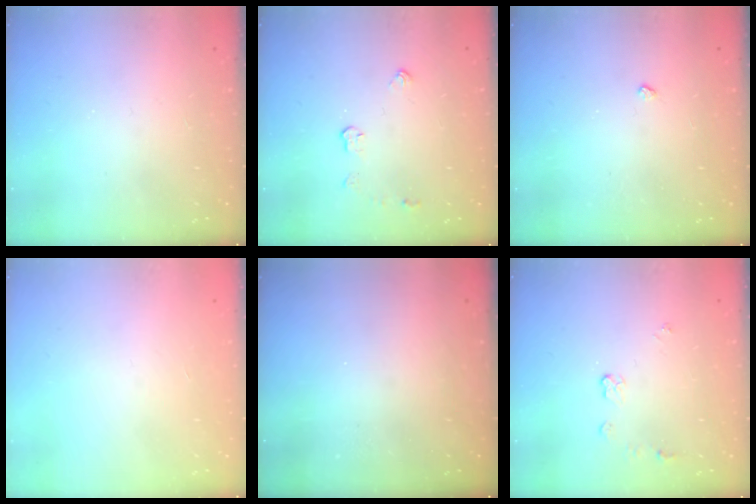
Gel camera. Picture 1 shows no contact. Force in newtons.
{"total": 4.3, "press": 4.2, "slide": 0.7}
{"total": 3.0, "press": 2.9, "slide": 0.4}
{"total": 0.0}
{"total": 0.0}
{"total": 5.4, "press": 5.4, "slide": 0.1}